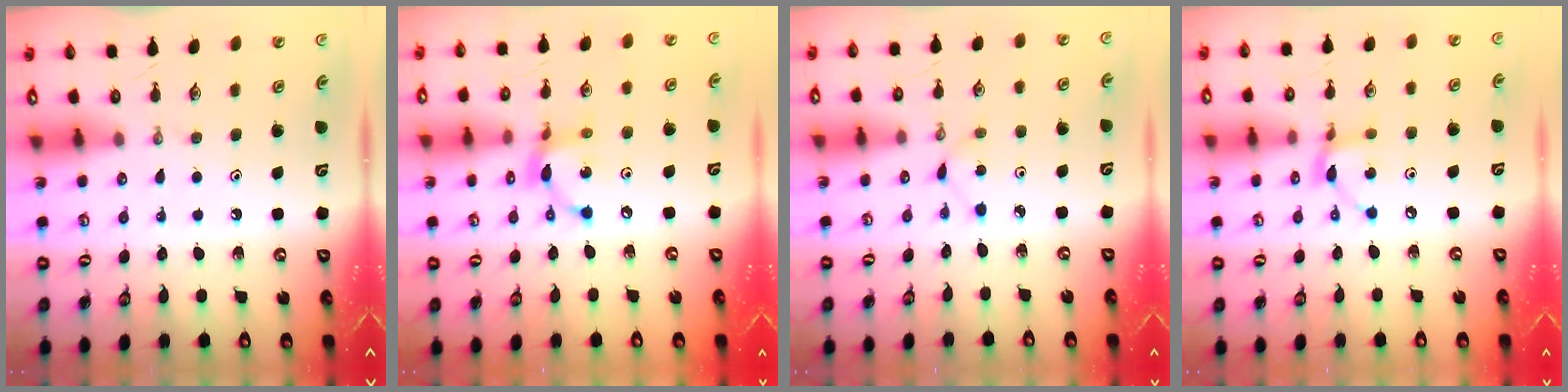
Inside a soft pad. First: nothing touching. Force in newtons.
{"total": 10.3, "press": 10.3, "slide": 0.4}
{"total": 1.6, "press": 1.6, "slide": 0.2}
{"total": 8.5, "press": 8.5, "slide": 0.4}